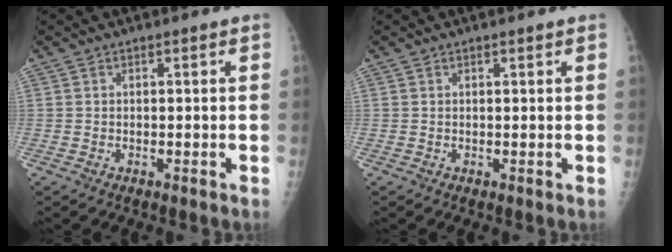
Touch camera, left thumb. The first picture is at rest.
{"total": 0.7, "force": [0.5, 0.2, 0.4], "torque": [-0.006, -0.002, 0.008]}